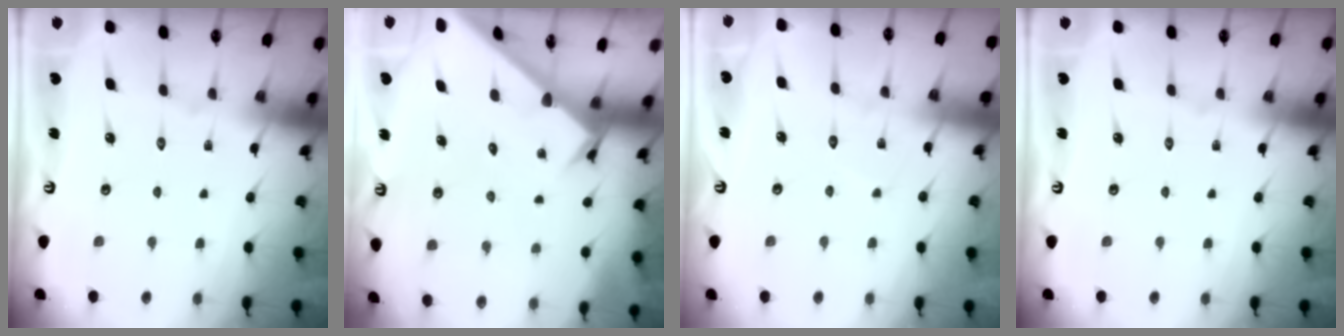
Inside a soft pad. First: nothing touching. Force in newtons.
{"total": 2.2, "press": 2.2, "slide": 0.1}
{"total": 4.1, "press": 4.1, "slide": 0.4}
{"total": 0.0}